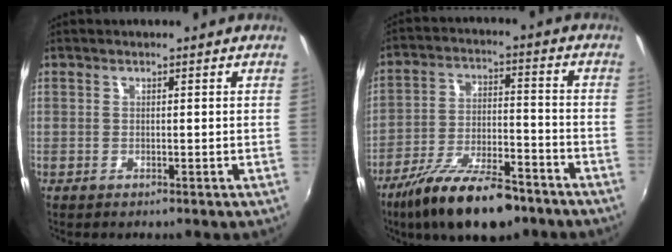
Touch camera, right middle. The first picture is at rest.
{"total": 16.8, "force": [-12.3, 5.1, 10.3], "torque": [-0.204, -0.028, -0.205]}